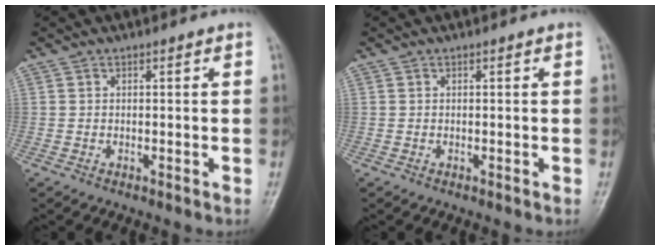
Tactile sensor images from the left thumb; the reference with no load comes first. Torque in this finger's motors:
{"motor_torque": [0.00, 0.00, 0.00, 0.00, 0.00]}